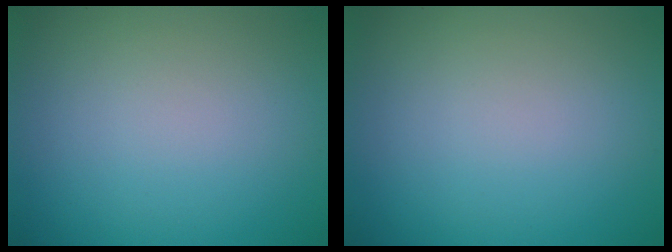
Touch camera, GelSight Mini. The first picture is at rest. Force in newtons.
{"total": 0.0}